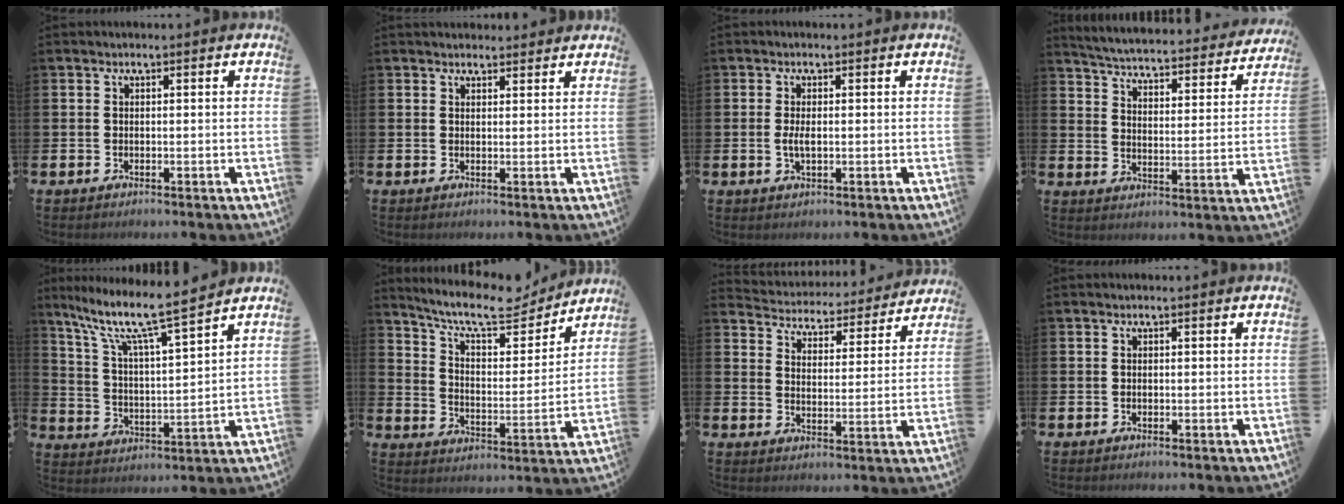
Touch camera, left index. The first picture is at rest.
{"total": 2.0, "force": [1.9, 0.7, 0.0], "torque": [0.016, -0.010, 0.031]}
{"total": 2.1, "force": [-0.1, 0.9, 1.9], "torque": [-0.034, 0.001, -0.004]}
{"total": 4.6, "force": [4.4, 0.4, 1.1], "torque": [-0.044, -0.043, 0.069]}
{"total": 9.6, "force": [8.2, 0.8, 4.9], "torque": [-0.121, -0.058, 0.133]}
{"total": 10.1, "force": [9.0, 2.5, 3.8], "torque": [-0.090, -0.060, 0.154]}
{"total": 4.4, "force": [4.2, 1.0, 0.0], "torque": [-0.021, -0.045, 0.067]}
{"total": 0.0}